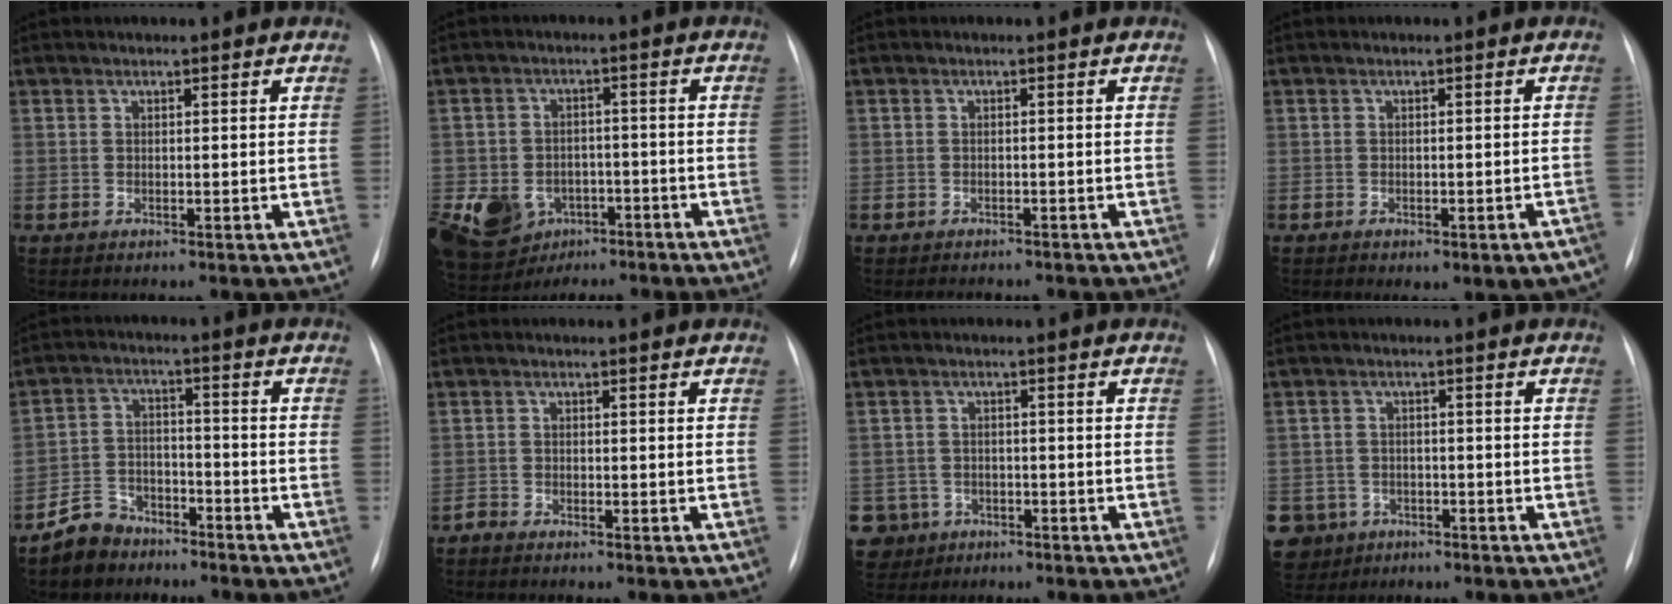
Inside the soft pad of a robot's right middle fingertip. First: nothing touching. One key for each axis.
{"total": 15.4, "fx": -7.2, "fy": 11.9, "fz": 6.6, "tx": -0.180, "ty": 0.007, "tz": -0.104}
{"total": 4.2, "fx": -3.6, "fy": 1.6, "fz": 1.3, "tx": -0.021, "ty": -0.006, "tz": -0.043}
{"total": 9.2, "fx": -6.3, "fy": 3.4, "fz": 5.7, "tx": -0.064, "ty": 0.009, "tz": -0.072}
{"total": 6.5, "fx": -5.3, "fy": 3.8, "fz": 0.7, "tx": -0.021, "ty": 0.004, "tz": -0.098}
{"total": 1.5, "fx": -1.4, "fy": -0.1, "fz": 0.3, "tx": -0.012, "ty": -0.006, "tz": -0.023}
{"total": 7.6, "fx": -4.0, "fy": 6.4, "fz": 0.7, "tx": -0.035, "ty": 0.005, "tz": -0.062}
{"total": 11.1, "fx": -5.8, "fy": 9.1, "fz": 2.5, "tx": -0.097, "ty": -0.003, "tz": -0.087}